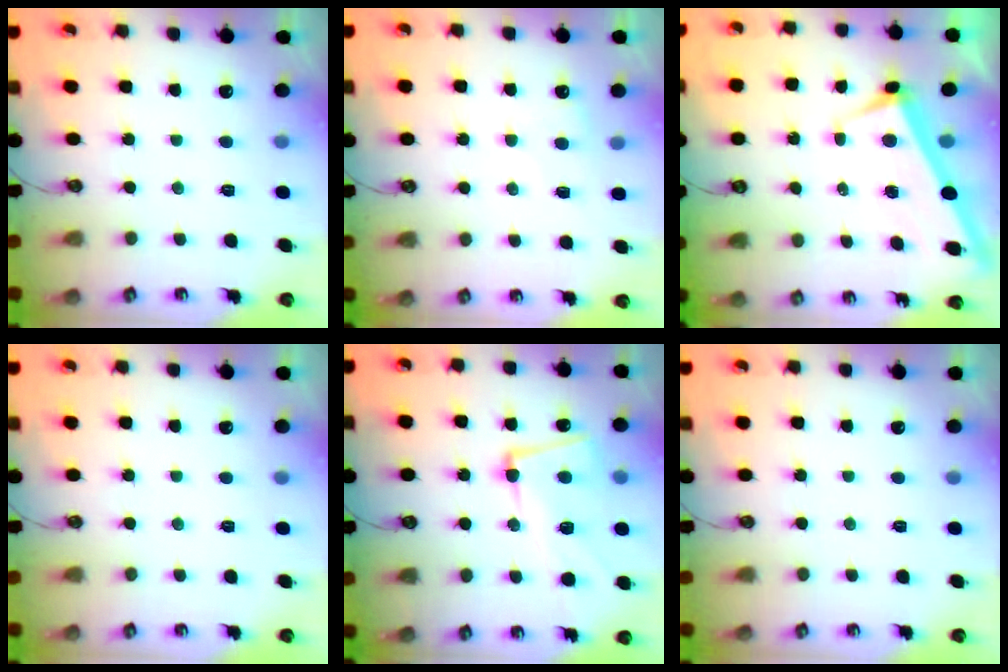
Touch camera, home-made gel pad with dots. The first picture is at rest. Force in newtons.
{"total": 1.7, "press": 1.6, "slide": 0.4}
{"total": 2.9, "press": 2.8, "slide": 0.9}
{"total": 0.0}
{"total": 9.4, "press": 9.2, "slide": 2.1}
{"total": 0.0}